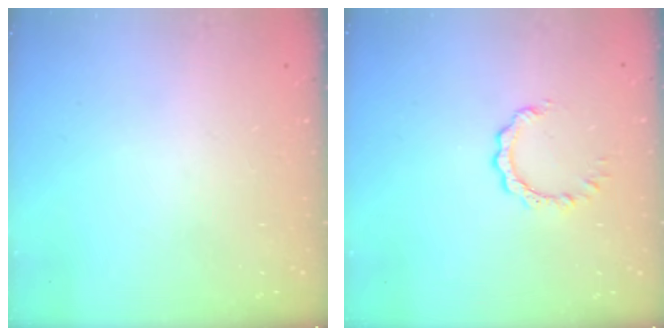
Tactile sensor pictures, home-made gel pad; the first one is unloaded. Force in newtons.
{"total": 3.2, "press": 3.2, "slide": 0.1}